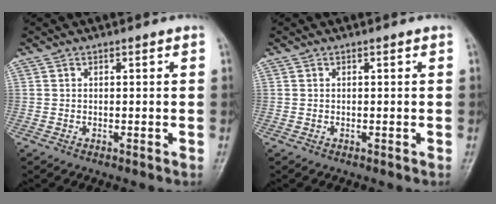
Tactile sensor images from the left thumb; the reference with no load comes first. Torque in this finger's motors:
{"motor_torque": [0.00, 0.00, -0.02, 0.02, 0.00]}